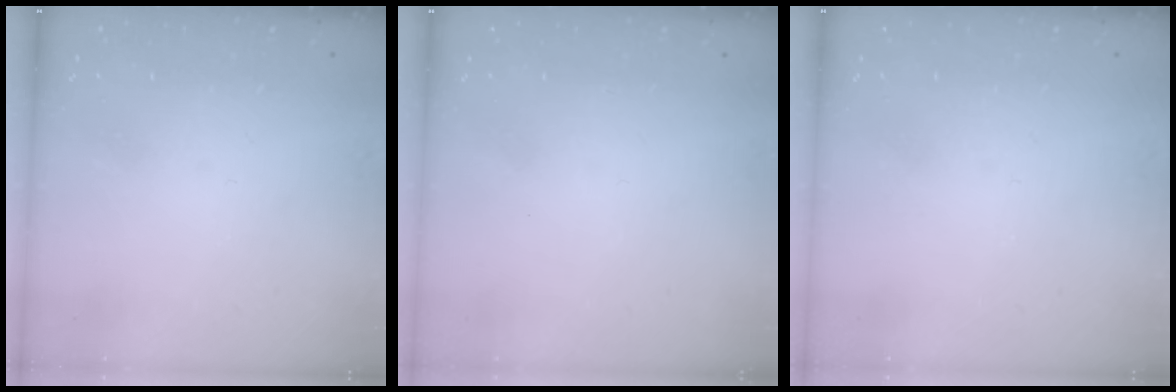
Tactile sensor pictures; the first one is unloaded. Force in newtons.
{"total": 1.5, "press": 1.5, "slide": 0.1}
{"total": 0.0}